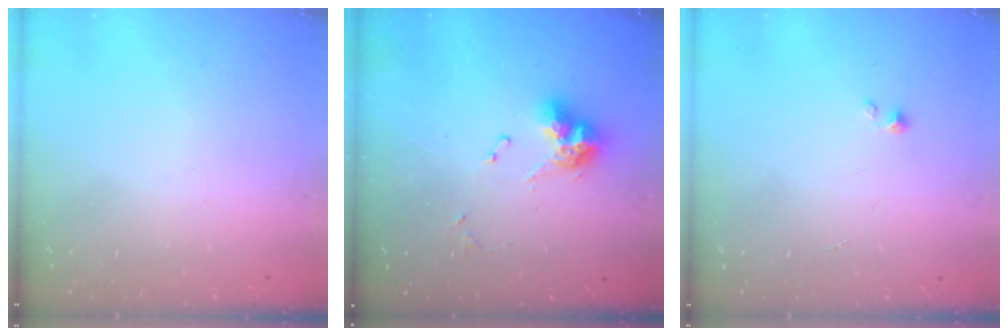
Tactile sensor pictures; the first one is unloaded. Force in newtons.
{"total": 9.9, "press": 9.9, "slide": 1.1}
{"total": 0.6, "press": 0.6, "slide": 0.1}